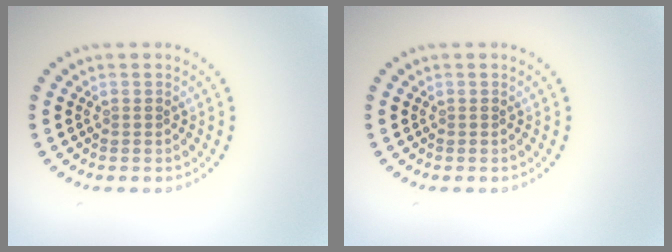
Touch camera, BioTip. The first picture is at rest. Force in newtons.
{"total": 0.0}